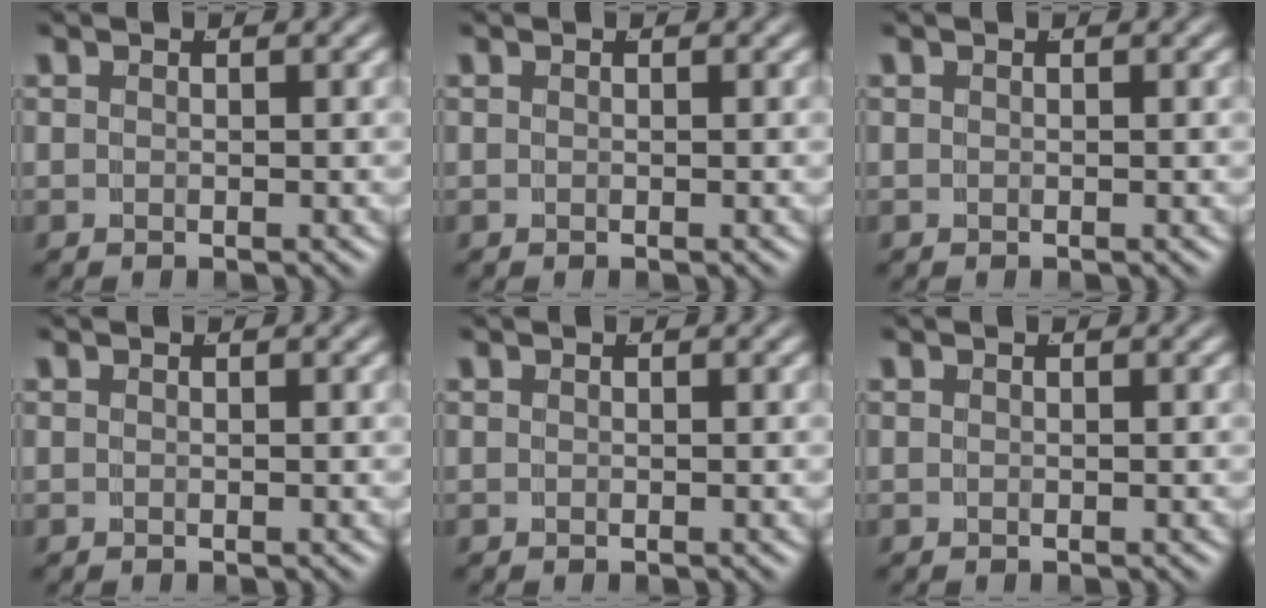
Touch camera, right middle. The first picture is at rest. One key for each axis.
{"total": 0.0}
{"total": 0.0}
{"total": 0.0}
{"total": 0.0}
{"total": 0.0}